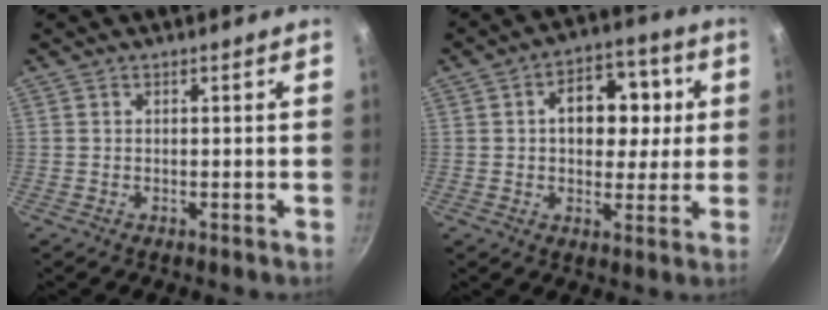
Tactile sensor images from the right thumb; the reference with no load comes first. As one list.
[{"total": 12.4, "force": [2.2, 8.7, 8.6], "torque": [-0.082, 0.011, 0.020]}]